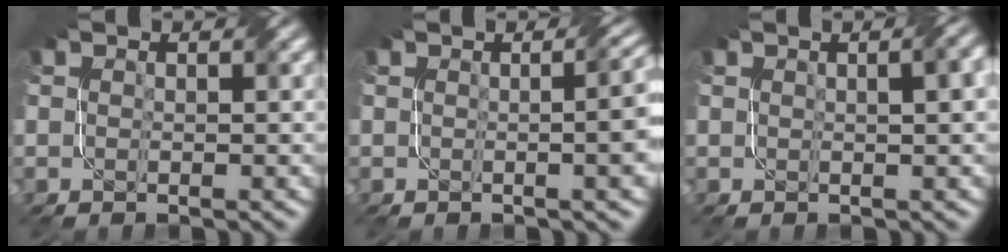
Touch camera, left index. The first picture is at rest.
{"total": 7.2, "force": [0.2, 3.1, 6.5], "torque": [-0.025, 0.022, -0.003]}
{"total": 4.3, "force": [1.2, 1.7, 3.7], "torque": [-0.027, 0.023, 0.003]}